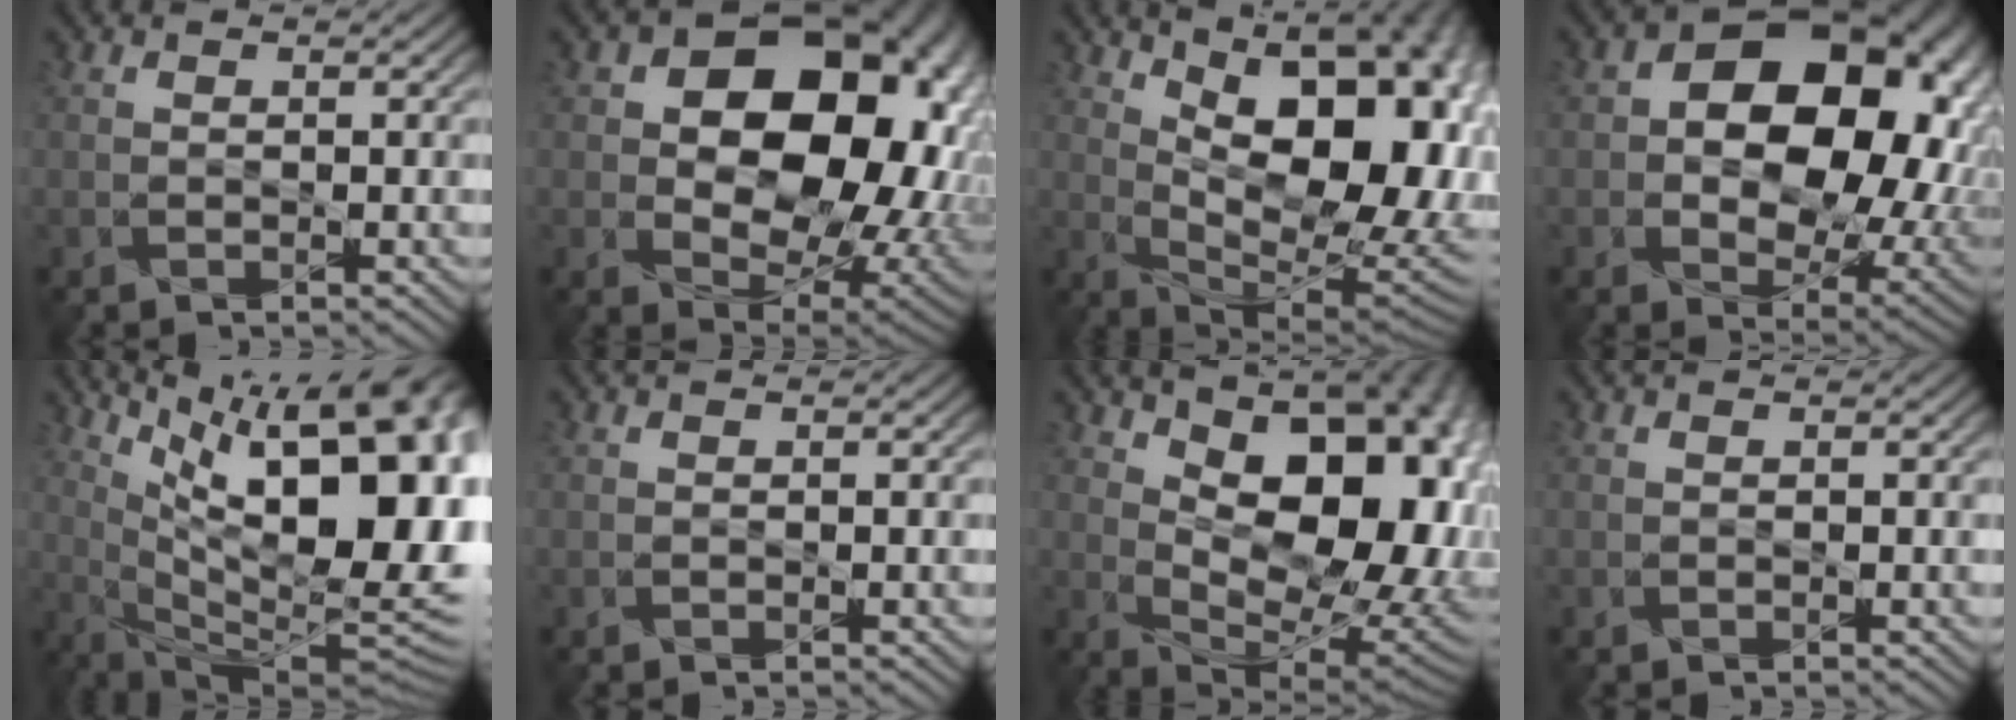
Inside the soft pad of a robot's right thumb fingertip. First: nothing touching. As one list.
[{"total": 20.0, "force": [4.3, 14.2, 13.4], "torque": [-0.161, 0.015, 0.072]}, {"total": 17.6, "force": [5.6, 8.9, 14.1], "torque": [-0.195, 0.037, 0.082]}, {"total": 17.6, "force": [3.3, 12.1, 12.3], "torque": [-0.154, -0.004, 0.062]}, {"total": 20.8, "force": [6.9, 7.8, 18.0], "torque": [-0.238, 0.033, 0.114]}, {"total": 0.0}, {"total": 15.1, "force": [4.2, 8.2, 12.0], "torque": [-0.165, 0.007, 0.068]}, {"total": 0.0}]